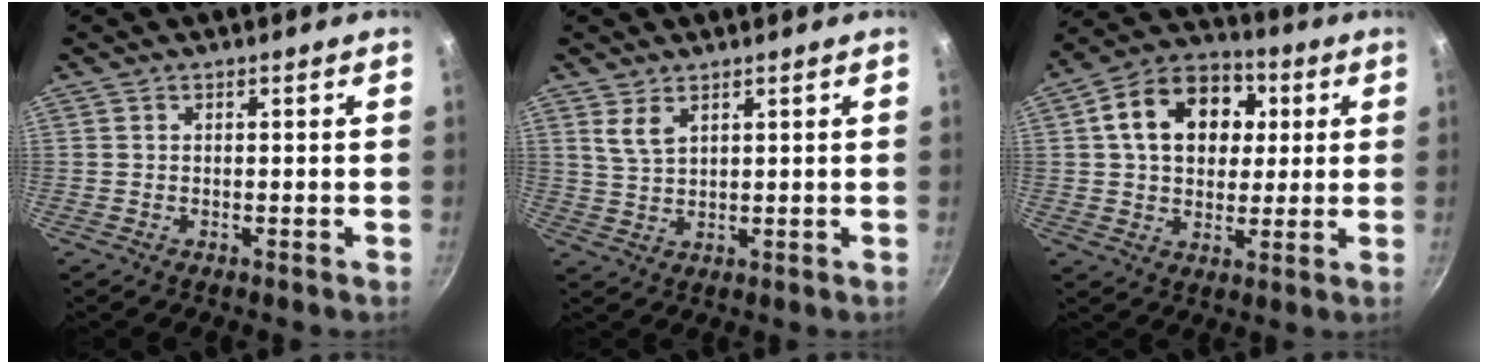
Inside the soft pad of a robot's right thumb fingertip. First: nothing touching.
{"total": 4.0, "force": [2.3, 1.9, 2.6], "torque": [-0.048, -0.014, 0.049]}
{"total": 16.4, "force": [3.9, 12.1, 10.3], "torque": [-0.141, 0.020, 0.049]}